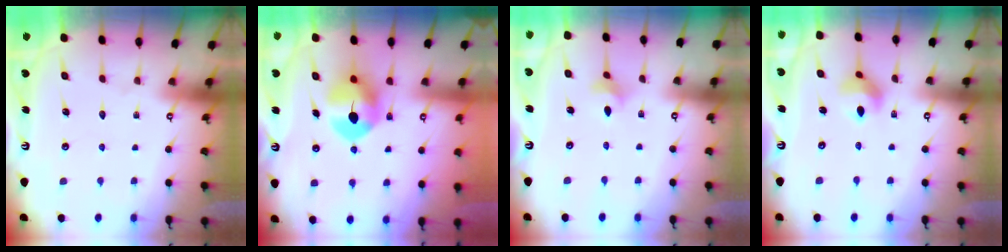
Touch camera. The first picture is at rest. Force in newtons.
{"total": 8.9, "press": 8.9, "slide": 1.2}
{"total": 3.3, "press": 3.2, "slide": 0.8}
{"total": 8.0, "press": 7.7, "slide": 2.2}